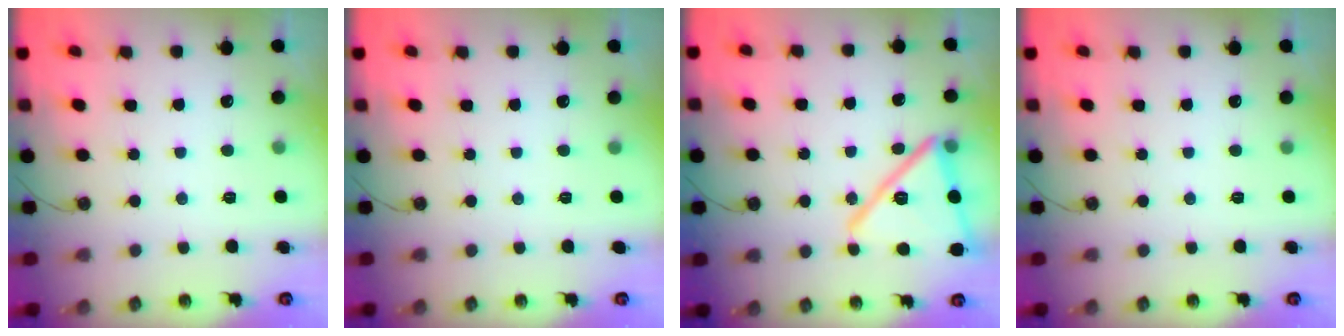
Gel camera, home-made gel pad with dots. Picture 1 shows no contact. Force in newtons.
{"total": 0.0}
{"total": 19.5, "press": 19.4, "slide": 1.5}
{"total": 0.0}